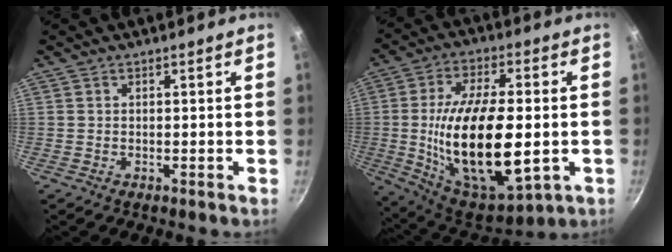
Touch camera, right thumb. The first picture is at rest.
{"total": 24.7, "force": [-2.4, 11.1, 21.9], "torque": [-0.395, 0.001, -0.027]}